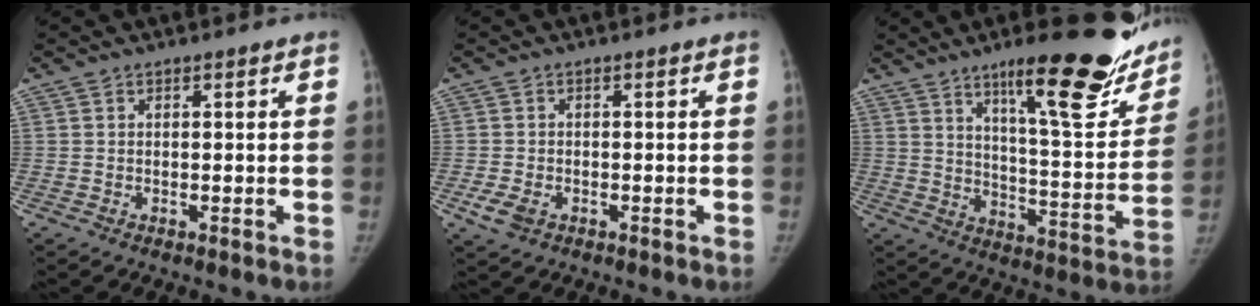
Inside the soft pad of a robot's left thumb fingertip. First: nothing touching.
{"total": 3.6, "force": [-1.6, 2.4, 2.0], "torque": [-0.039, 0.000, -0.024]}
{"total": 23.5, "force": [15.4, 5.6, 16.8], "torque": [-0.190, -0.083, 0.229]}